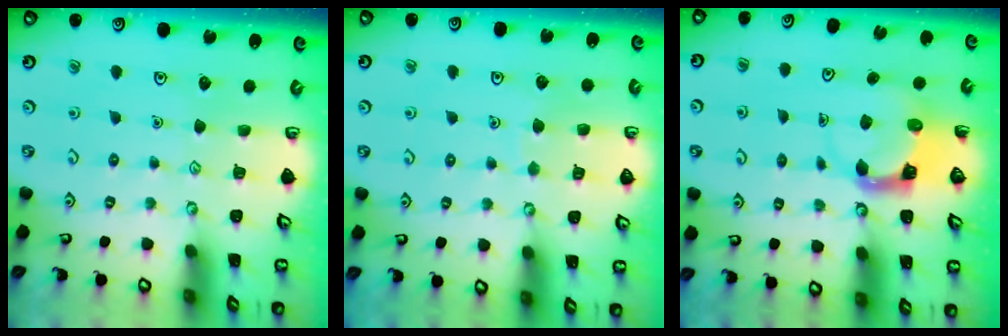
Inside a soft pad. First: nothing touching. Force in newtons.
{"total": 3.5, "press": 3.5, "slide": 0.2}
{"total": 4.0, "press": 4.0, "slide": 0.4}